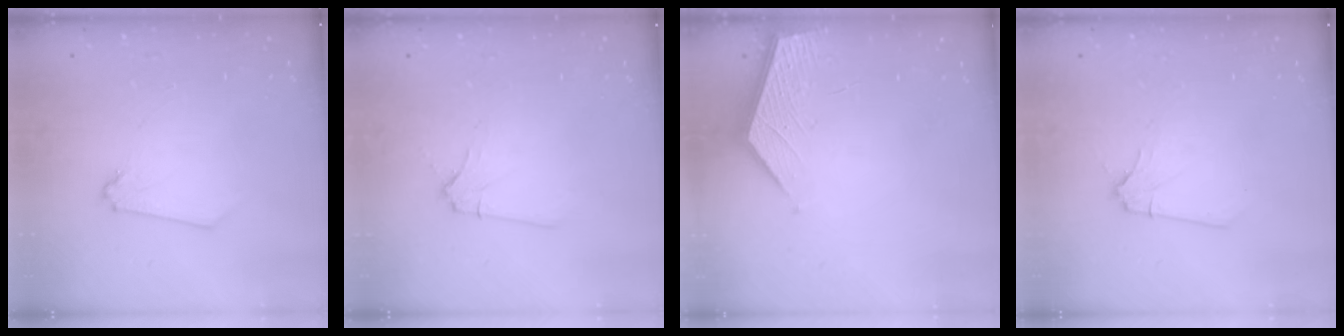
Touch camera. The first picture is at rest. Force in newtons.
{"total": 3.6, "press": 3.5, "slide": 0.5}
{"total": 2.6, "press": 2.6, "slide": 0.2}
{"total": 2.9, "press": 2.9, "slide": 0.5}